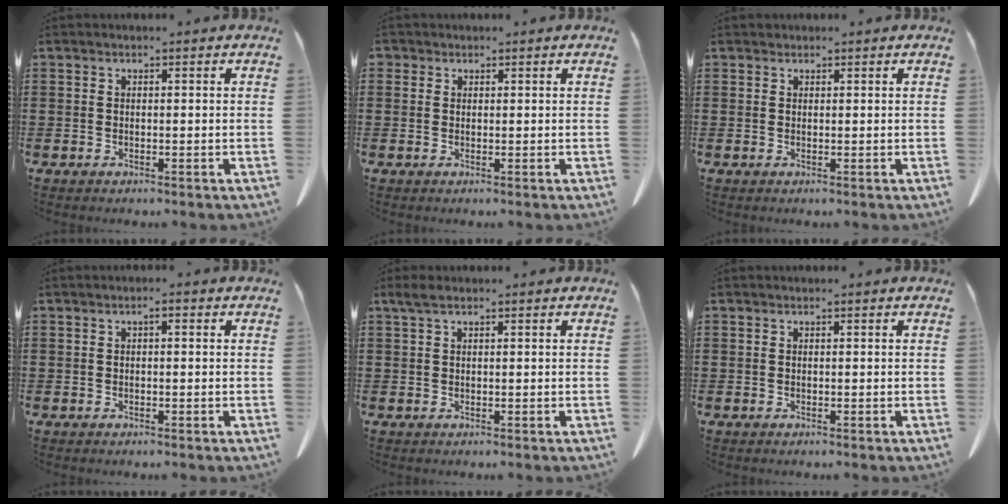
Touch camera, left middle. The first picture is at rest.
{"total": 0.8, "force": [0.5, 0.7, 0.1], "torque": [-0.004, 0.004, 0.009]}
{"total": 0.6, "force": [0.5, 0.3, 0.0], "torque": [-0.002, 0.000, 0.011]}
{"total": 1.0, "force": [-0.2, 0.4, 0.9], "torque": [-0.019, 0.002, -0.004]}
{"total": 1.6, "force": [0.8, 0.5, 1.3], "torque": [-0.028, 0.004, 0.013]}
{"total": 0.0}